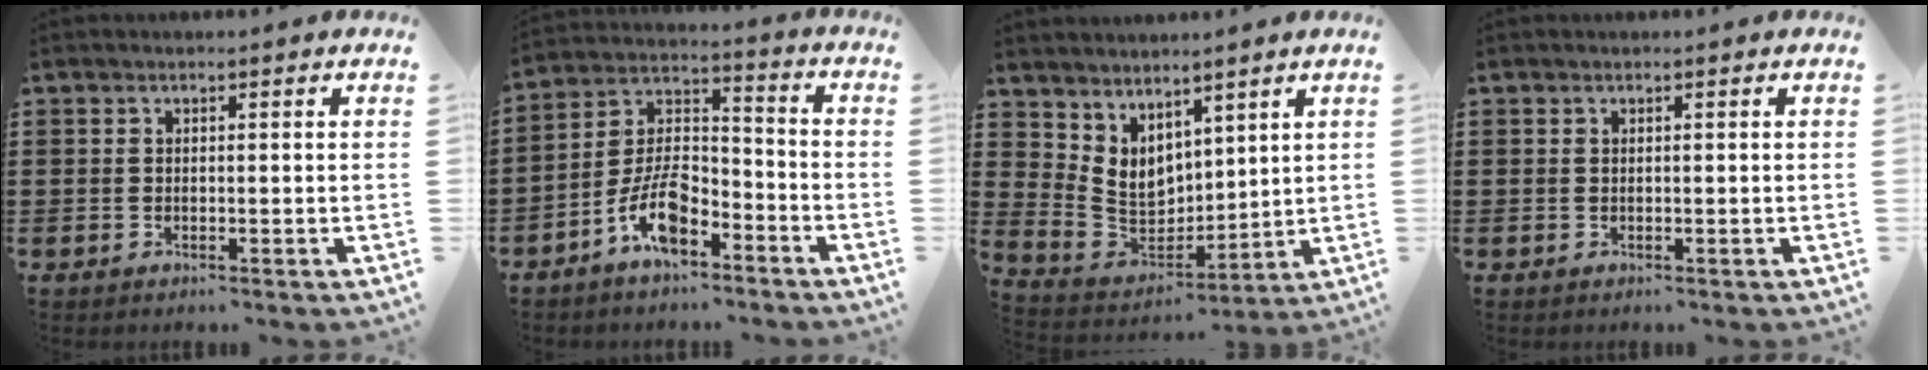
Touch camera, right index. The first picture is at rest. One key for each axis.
{"total": 9.3, "fx": -6.1, "fy": 4.0, "fz": 5.8, "tx": -0.135, "ty": 0.006, "tz": -0.121}
{"total": 5.9, "fx": 3.2, "fy": 4.5, "fz": 2.0, "tx": -0.076, "ty": -0.023, "tz": 0.064}
{"total": 0.0}